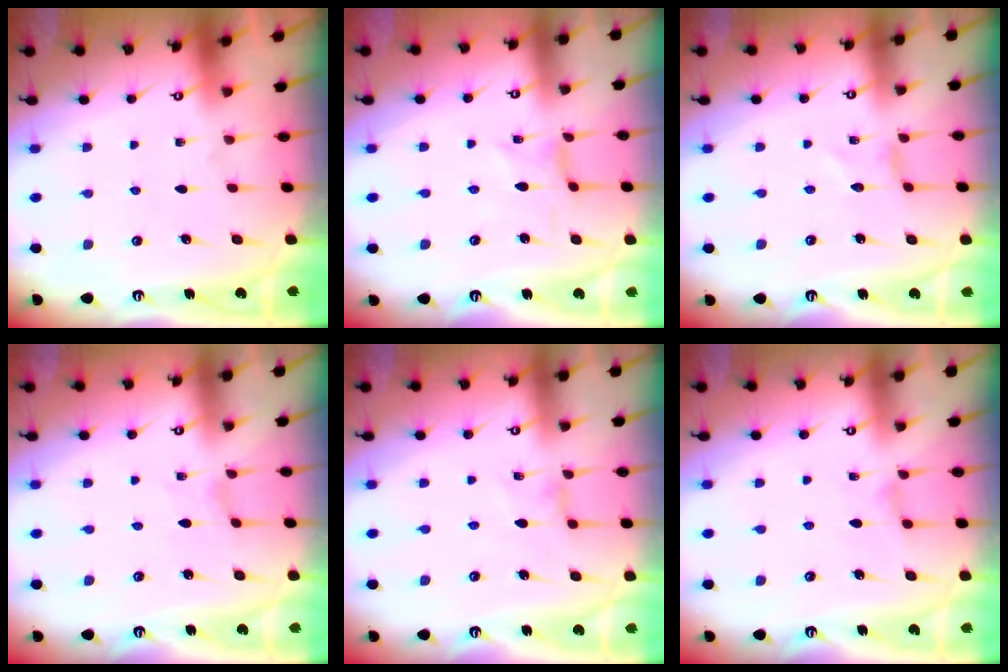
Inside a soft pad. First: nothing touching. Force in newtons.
{"total": 0.0}
{"total": 0.0}
{"total": 0.7, "press": 0.6, "slide": 0.2}
{"total": 0.6, "press": 0.6, "slide": 0.2}
{"total": 2.9, "press": 2.9, "slide": 0.4}